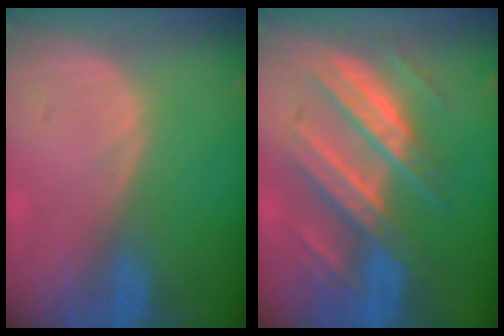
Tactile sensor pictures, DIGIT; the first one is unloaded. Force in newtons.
{"total": 9.9, "press": 9.8, "slide": 0.9}